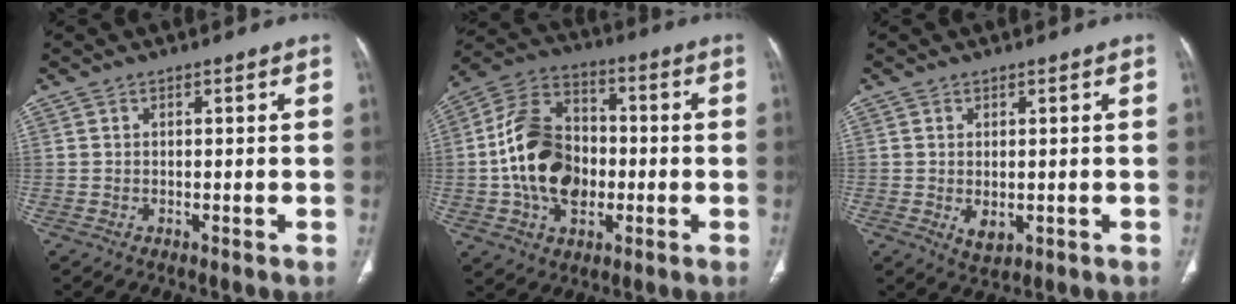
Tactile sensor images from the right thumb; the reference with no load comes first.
{"total": 17.6, "force": [-1.9, 12.2, 12.5], "torque": [-0.207, 0.028, -0.033]}
{"total": 3.3, "force": [-0.5, 1.9, 2.6], "torque": [-0.040, -0.007, 0.003]}